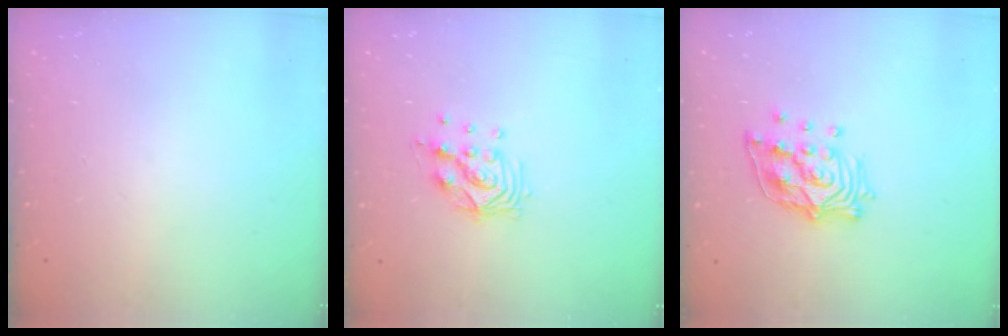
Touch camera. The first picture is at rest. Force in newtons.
{"total": 9.8, "press": 9.8, "slide": 0.7}
{"total": 13.8, "press": 13.7, "slide": 1.6}